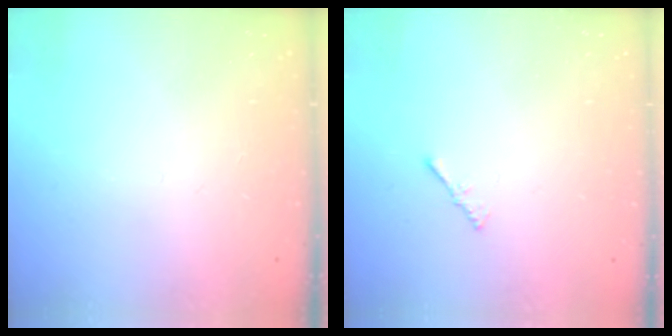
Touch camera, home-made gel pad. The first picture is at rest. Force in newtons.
{"total": 0.7, "press": 0.6, "slide": 0.3}